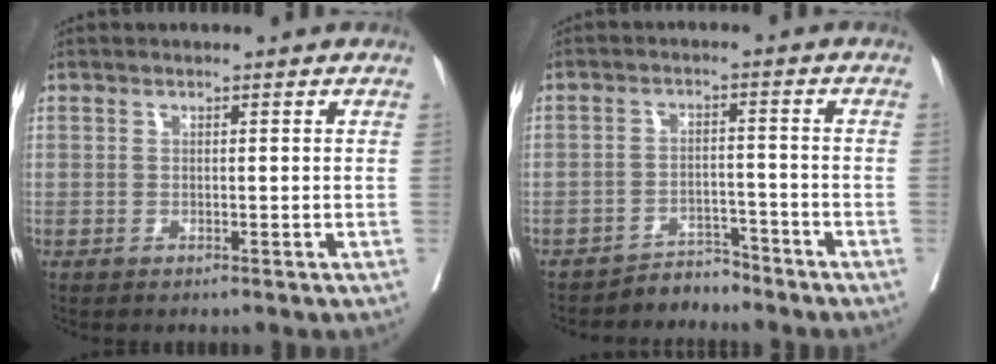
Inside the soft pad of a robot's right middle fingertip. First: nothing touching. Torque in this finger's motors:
{"motor_torque": [-0.06, -0.14, -0.09, -0.01]}